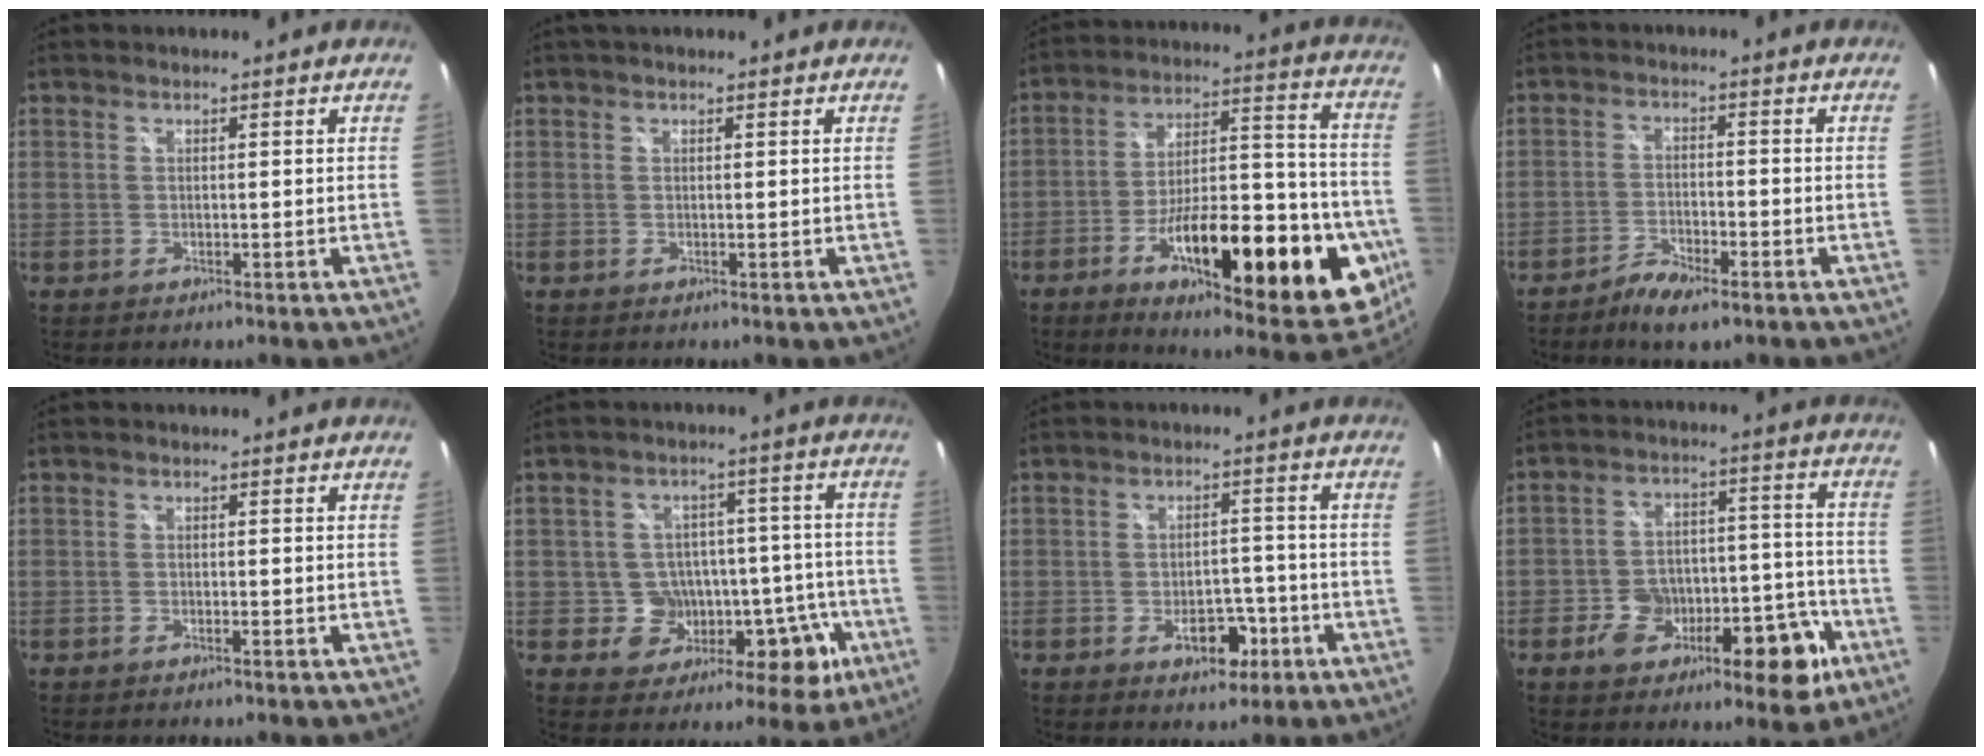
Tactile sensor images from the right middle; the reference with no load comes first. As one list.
[{"total": 2.4, "force": [1.7, 1.1, 1.3], "torque": [-0.019, 0.011, 0.022]}, {"total": 29.4, "force": [-11.4, 9.9, 25.2], "torque": [-0.355, -0.006, -0.157]}, {"total": 5.8, "force": [-4.2, 1.6, 3.7], "torque": [-0.095, -0.006, -0.082]}, {"total": 0.8, "force": [-0.6, 0.1, 0.4], "torque": [-0.012, 0.000, -0.015]}, {"total": 13.6, "force": [-4.5, 11.2, 6.3], "torque": [-0.094, 0.031, -0.039]}, {"total": 6.5, "force": [-3.2, 3.9, 4.1], "torque": [-0.067, 0.005, -0.038]}, {"total": 15.9, "force": [-8.4, 8.2, 10.8], "torque": [-0.179, 0.022, -0.120]}]